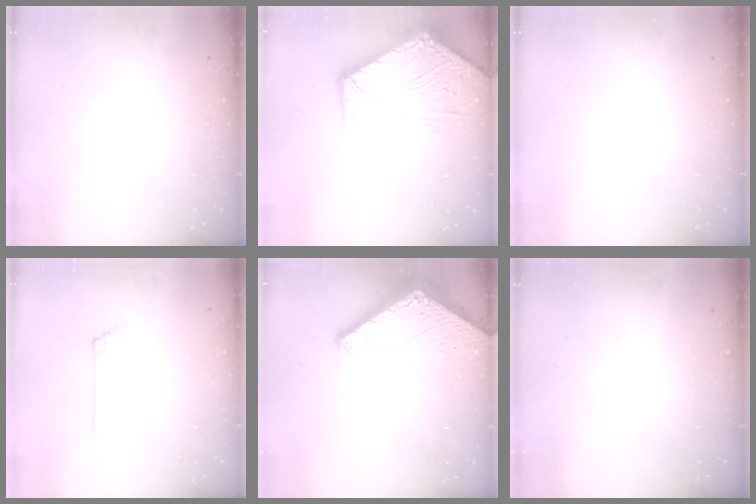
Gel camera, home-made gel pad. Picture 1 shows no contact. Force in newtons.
{"total": 17.6, "press": 17.4, "slide": 2.3}
{"total": 0.0}
{"total": 1.5, "press": 1.5, "slide": 0.1}
{"total": 2.8, "press": 2.8, "slide": 0.1}
{"total": 0.0}